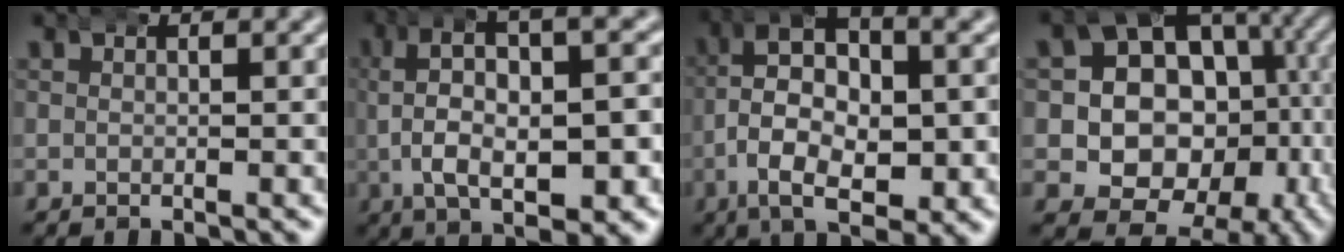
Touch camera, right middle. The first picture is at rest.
{"total": 8.2, "force": [1.4, 3.4, 7.4], "torque": [-0.115, 0.009, 0.020]}
{"total": 9.7, "force": [1.3, 5.4, 7.9], "torque": [-0.128, -0.007, 0.018]}
{"total": 15.2, "force": [-3.3, 12.9, 7.4], "torque": [-0.162, -0.073, -0.046]}